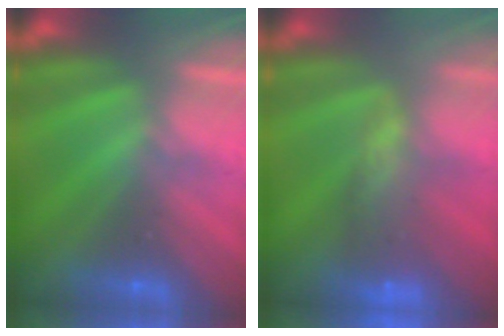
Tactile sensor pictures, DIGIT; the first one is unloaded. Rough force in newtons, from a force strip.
{"total": 9.3}